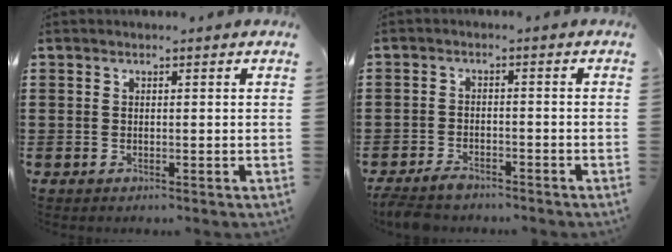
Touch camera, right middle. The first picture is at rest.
{"total": 2.8, "force": [-2.6, 0.7, 0.8], "torque": [-0.025, 0.001, -0.055]}